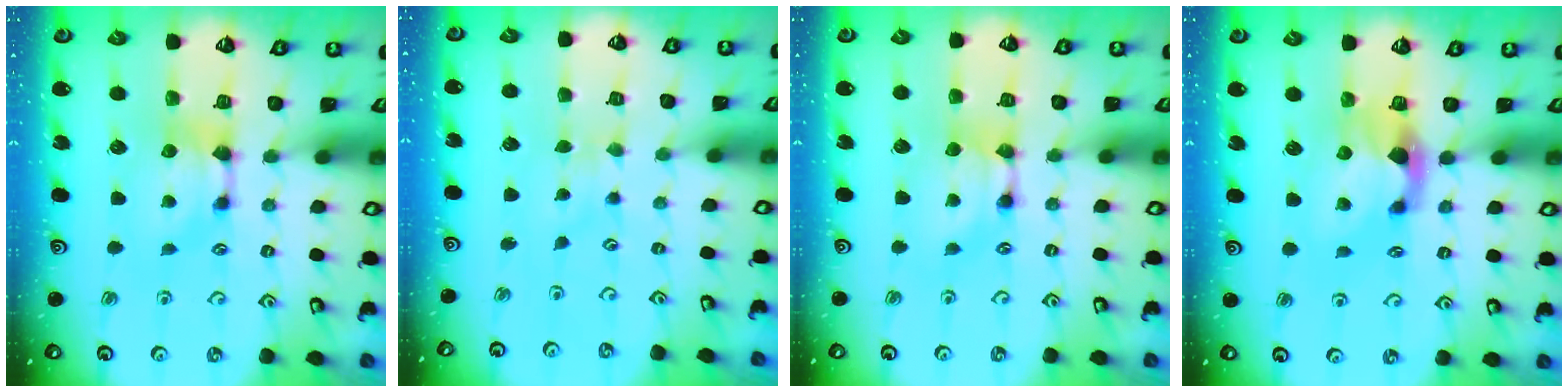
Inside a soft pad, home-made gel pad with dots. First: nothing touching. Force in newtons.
{"total": 2.8, "press": 2.8, "slide": 0.2}
{"total": 1.6, "press": 1.6, "slide": 0.1}
{"total": 2.3, "press": 1.9, "slide": 1.2}